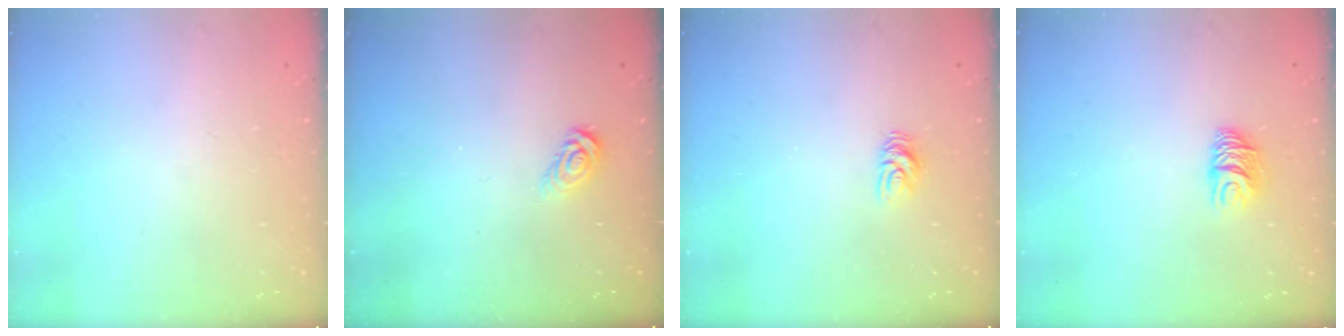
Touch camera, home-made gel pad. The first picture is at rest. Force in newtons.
{"total": 3.6, "press": 3.5, "slide": 0.3}
{"total": 4.8, "press": 4.8, "slide": 0.4}
{"total": 6.1, "press": 6.1, "slide": 0.6}